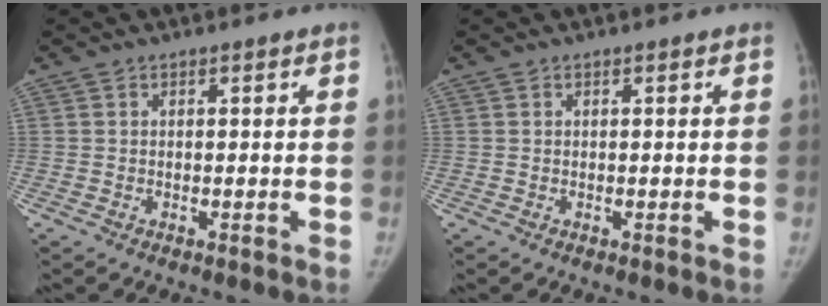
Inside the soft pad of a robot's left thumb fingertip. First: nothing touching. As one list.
[{"total": 0.0}]